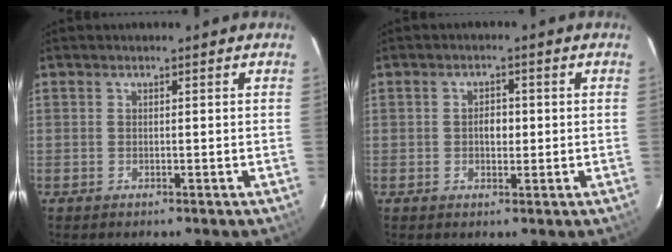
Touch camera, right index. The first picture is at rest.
{"total": 2.6, "force": [-0.1, 1.9, 1.8], "torque": [-0.029, 0.007, -0.003]}